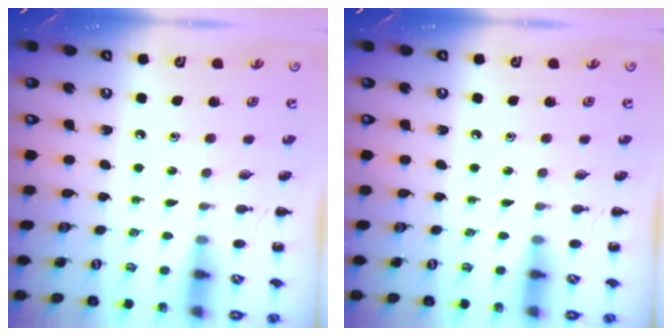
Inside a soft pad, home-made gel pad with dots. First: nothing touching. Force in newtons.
{"total": 0.0}